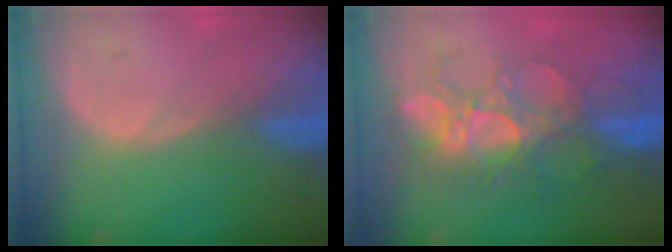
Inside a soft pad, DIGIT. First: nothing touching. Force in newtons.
{"total": 8.8, "press": 8.5, "slide": 2.3}